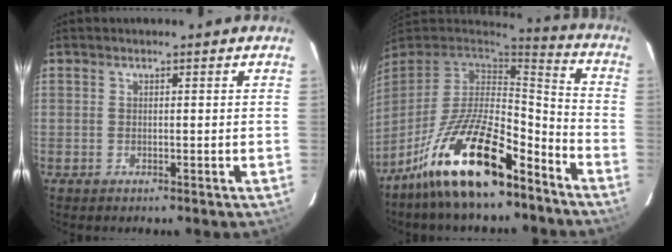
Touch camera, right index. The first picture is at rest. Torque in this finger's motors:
{"motor_torque": [1.36, -0.77, 1.05, 0.21]}